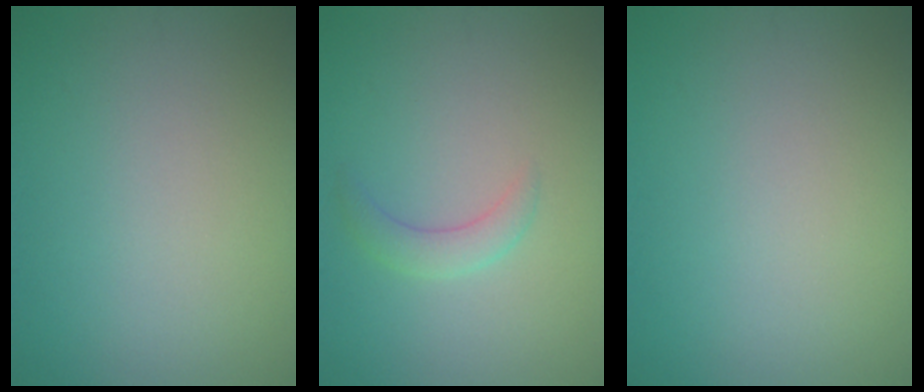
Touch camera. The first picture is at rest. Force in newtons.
{"total": 1.8, "press": 1.8, "slide": 0.1}
{"total": 0.0}